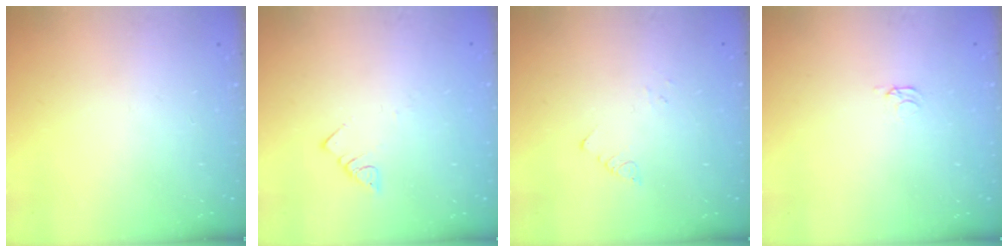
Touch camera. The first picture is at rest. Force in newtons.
{"total": 3.0, "press": 3.0, "slide": 0.1}
{"total": 1.3, "press": 1.2, "slide": 0.1}
{"total": 1.6, "press": 1.6, "slide": 0.4}